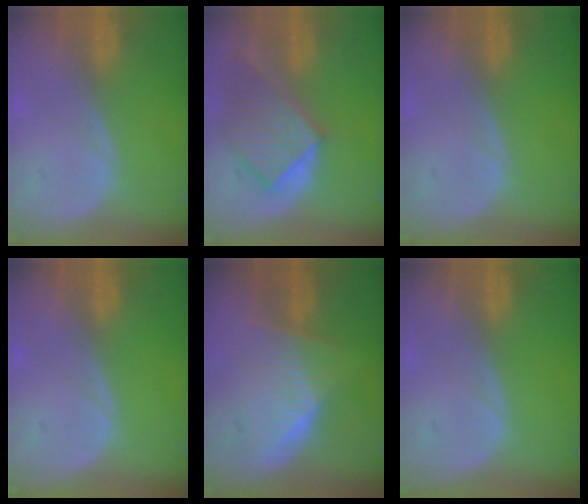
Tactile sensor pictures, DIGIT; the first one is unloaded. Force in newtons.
{"total": 8.3, "press": 7.6, "slide": 3.4}
{"total": 0.0}
{"total": 0.0}
{"total": 6.3, "press": 6.1, "slide": 1.6}
{"total": 0.0}